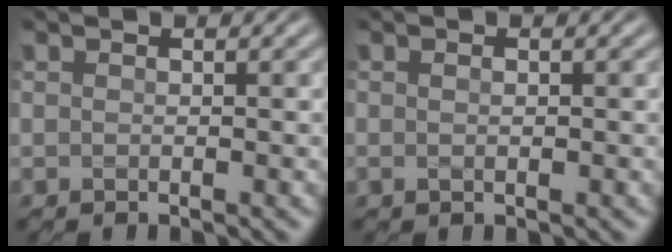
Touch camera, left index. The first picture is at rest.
{"total": 0.7, "force": [-0.1, 0.2, 0.7], "torque": [-0.015, 0.004, -0.001]}